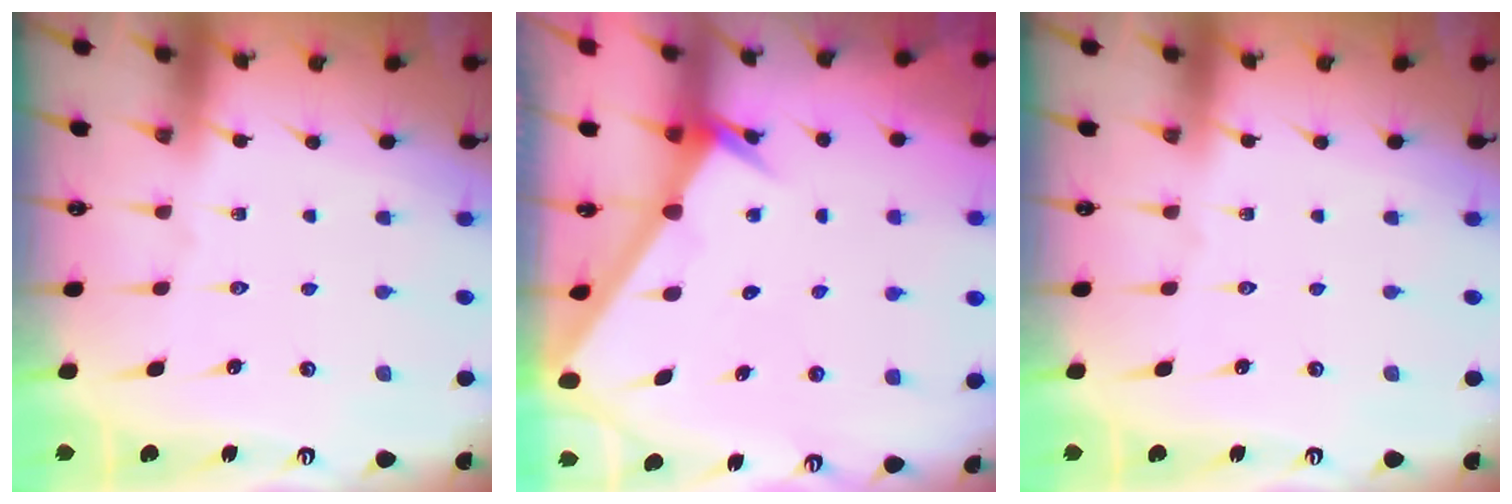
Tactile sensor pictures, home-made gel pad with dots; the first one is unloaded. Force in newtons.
{"total": 2.6, "press": 2.6, "slide": 0.2}
{"total": 0.0}